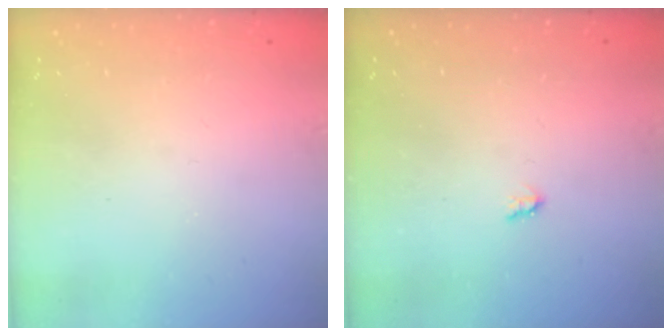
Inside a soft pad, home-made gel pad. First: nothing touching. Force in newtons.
{"total": 1.7, "press": 1.6, "slide": 0.3}